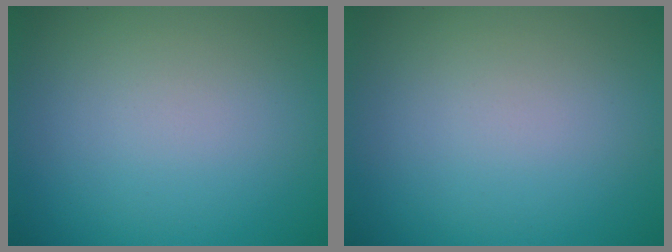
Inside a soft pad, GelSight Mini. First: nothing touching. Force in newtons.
{"total": 0.0}